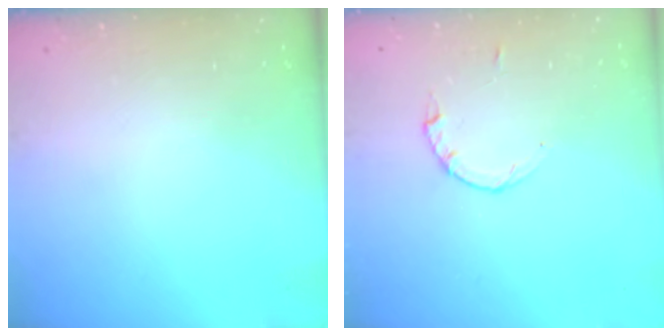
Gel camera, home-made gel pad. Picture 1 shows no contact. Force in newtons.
{"total": 2.2, "press": 2.1, "slide": 0.3}